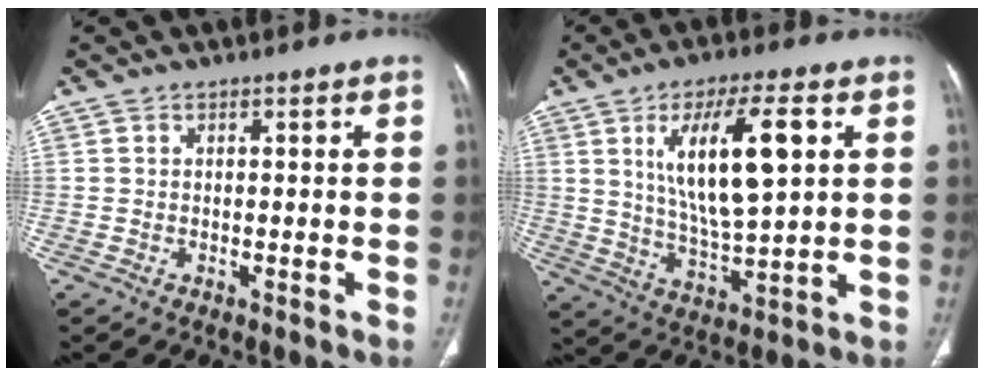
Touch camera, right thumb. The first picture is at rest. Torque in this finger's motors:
{"motor_torque": [-0.08, 1.43, 0.58, 0.59, 0.21]}